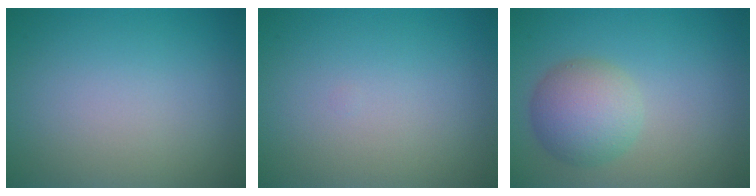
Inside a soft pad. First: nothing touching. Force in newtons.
{"total": 0.0}
{"total": 4.6, "press": 4.6, "slide": 0.1}